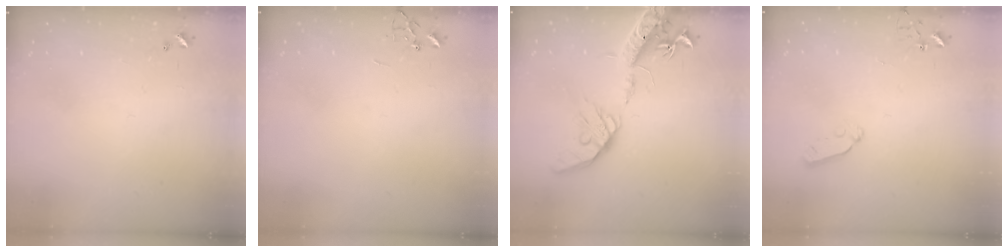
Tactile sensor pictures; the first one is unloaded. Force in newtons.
{"total": 0.0}
{"total": 19.4, "press": 19.1, "slide": 3.3}
{"total": 3.7, "press": 3.7, "slide": 0.5}